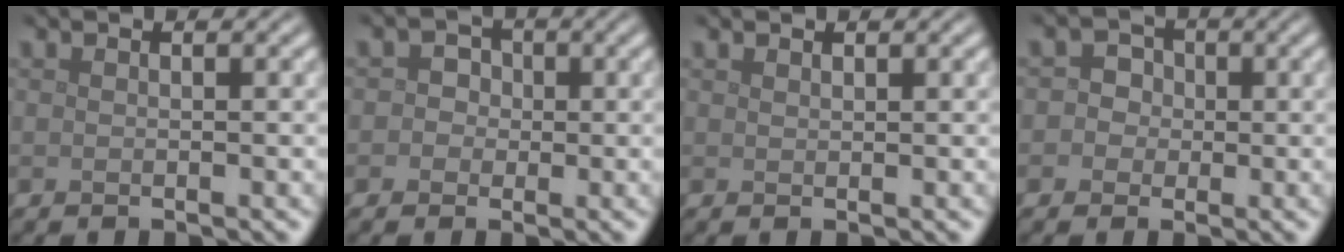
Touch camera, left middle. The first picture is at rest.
{"total": 2.5, "force": [0.4, 2.3, 0.9], "torque": [0.012, 0.010, -0.016]}
{"total": 0.6, "force": [0.6, 0.1, 0.1], "torque": [-0.002, -0.001, 0.013]}
{"total": 2.9, "force": [0.3, 2.7, 1.0], "torque": [0.016, 0.012, -0.019]}